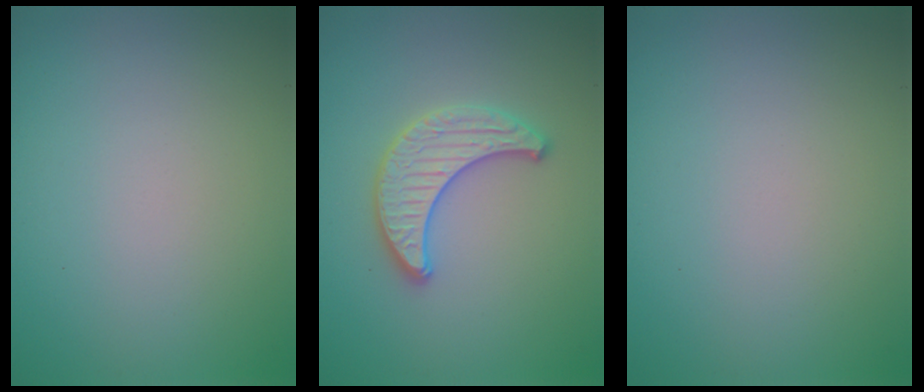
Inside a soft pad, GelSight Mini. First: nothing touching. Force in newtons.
{"total": 3.1, "press": 3.1, "slide": 0.3}
{"total": 0.0}